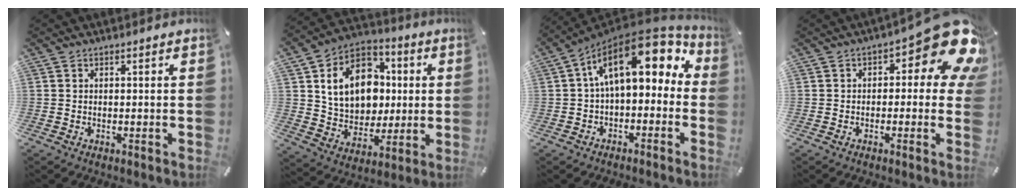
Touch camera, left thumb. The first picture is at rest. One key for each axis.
{"total": 16.9, "fx": 2.6, "fy": 13.6, "fz": 9.6, "tx": -0.164, "ty": 0.006, "tz": 0.055}
{"total": 17.3, "fx": 6.9, "fy": 8.9, "fz": 13.1, "tx": -0.217, "ty": -0.043, "tz": 0.116}
{"total": 14.1, "fx": 6.1, "fy": 5.6, "fz": 11.4, "tx": -0.138, "ty": -0.052, "tz": 0.103}